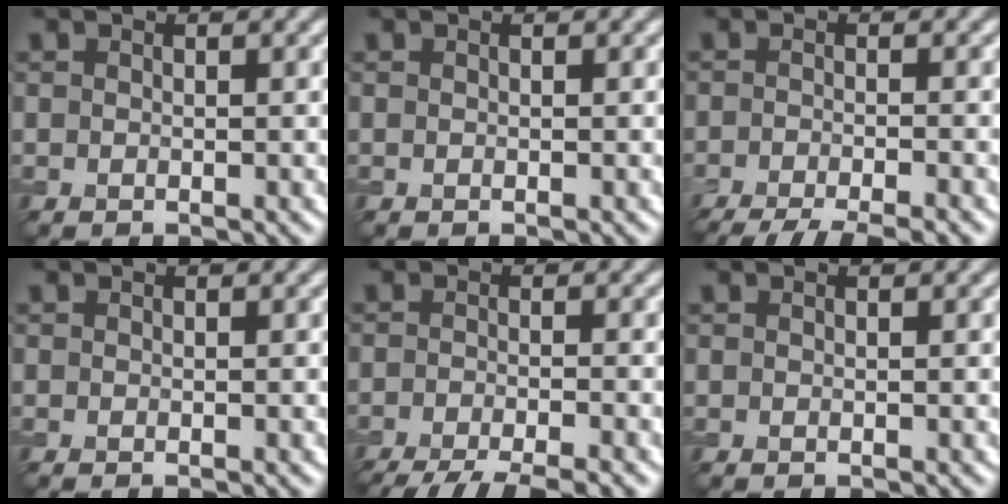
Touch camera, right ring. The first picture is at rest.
{"total": 0.0}
{"total": 6.4, "force": [-5.1, 1.2, 3.7], "torque": [-0.052, -0.026, -0.082]}
{"total": 0.0}
{"total": 7.2, "force": [-5.7, 1.4, 4.1], "torque": [-0.059, -0.027, -0.093]}
{"total": 0.0}